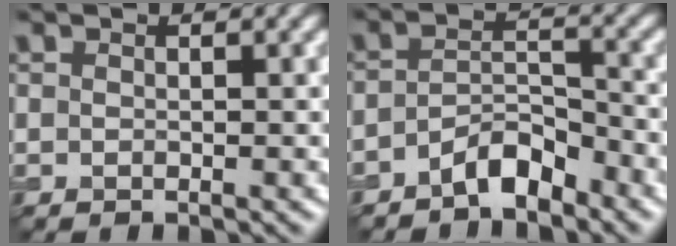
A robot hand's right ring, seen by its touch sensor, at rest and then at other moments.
{"total": 3.4, "force": [-2.6, 1.1, 1.8], "torque": [-0.030, 0.012, -0.051]}